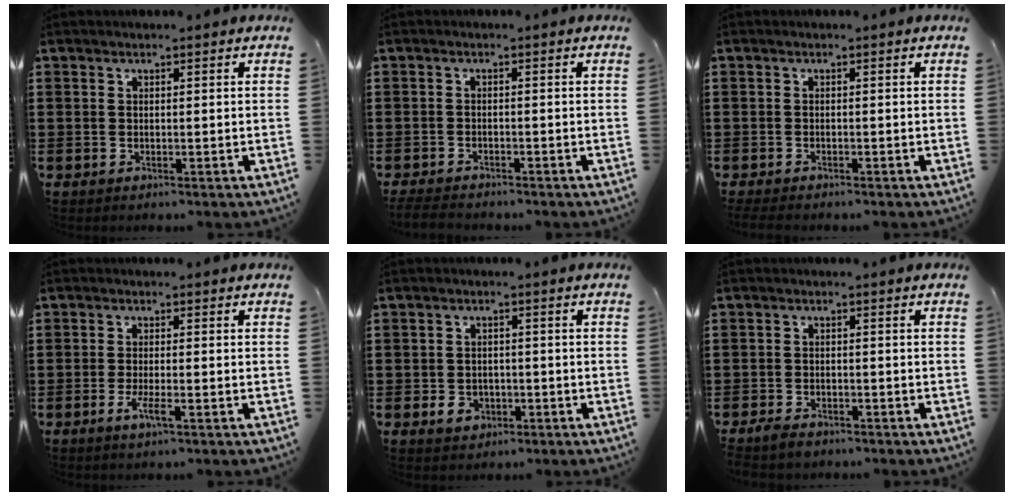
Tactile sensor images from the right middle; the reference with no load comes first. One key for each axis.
{"total": 2.0, "fx": -1.9, "fy": 0.2, "fz": 0.4, "tx": -0.017, "ty": -0.002, "tz": -0.043}
{"total": 0.9, "fx": -0.8, "fy": 0.1, "fz": 0.2, "tx": -0.006, "ty": -0.002, "tz": -0.017}
{"total": 2.9, "fx": -1.3, "fy": 0.3, "fz": 2.6, "tx": -0.057, "ty": -0.006, "tz": -0.028}
{"total": 2.4, "fx": -1.0, "fy": 1.8, "fz": 1.2, "tx": -0.025, "ty": 0.000, "tz": -0.022}
{"total": 1.8, "fx": -1.6, "fy": 0.5, "fz": 0.5, "tx": -0.021, "ty": 0.001, "tz": -0.036}